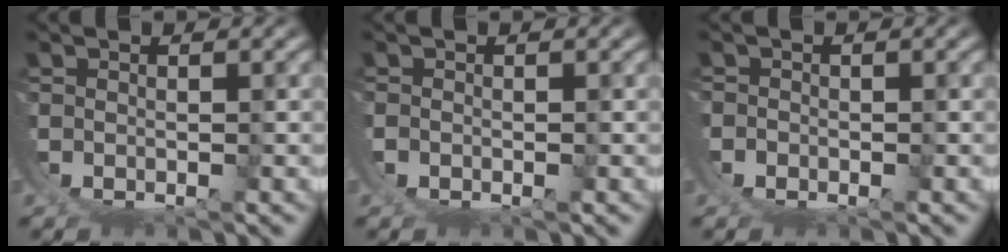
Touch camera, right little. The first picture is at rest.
{"total": 0.9, "force": [0.0, 0.8, 0.2], "torque": [-0.010, 0.001, -0.002]}
{"total": 2.3, "force": [-0.1, 2.2, 0.4], "torque": [-0.024, -0.005, -0.005]}